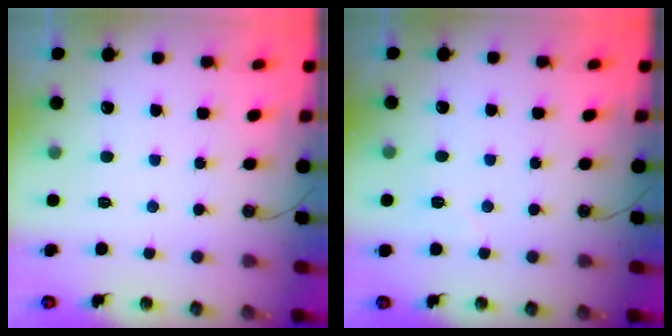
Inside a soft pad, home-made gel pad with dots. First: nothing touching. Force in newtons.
{"total": 4.0, "press": 3.9, "slide": 0.6}